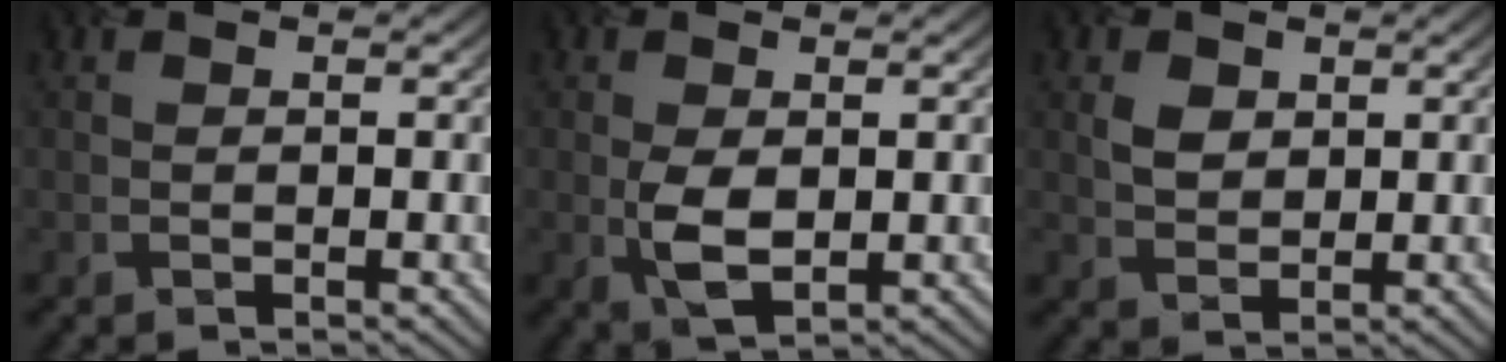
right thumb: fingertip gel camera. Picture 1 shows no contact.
{"total": 3.8, "force": [-0.3, 2.2, 3.1], "torque": [-0.077, -0.007, -0.001]}
{"total": 2.5, "force": [1.1, 2.1, 0.9], "torque": [-0.026, -0.003, 0.022]}